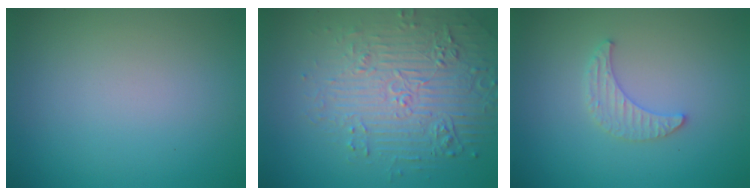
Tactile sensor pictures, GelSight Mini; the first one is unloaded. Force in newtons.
{"total": 6.0, "press": 4.8, "slide": 3.6}
{"total": 2.0, "press": 1.9, "slide": 0.5}